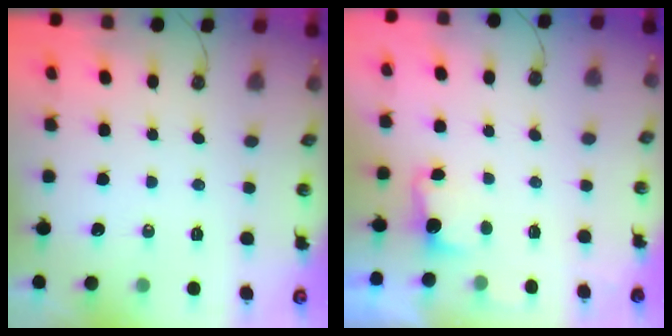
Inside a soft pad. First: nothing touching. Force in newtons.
{"total": 2.5, "press": 2.3, "slide": 0.9}